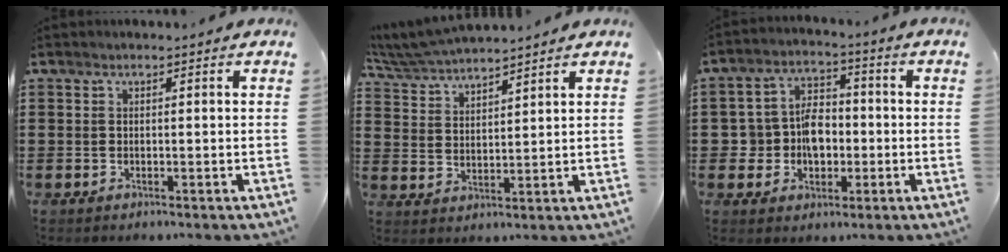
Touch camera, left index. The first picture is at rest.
{"total": 5.7, "force": [5.6, 0.2, 1.2], "torque": [-0.045, -0.020, 0.101]}
{"total": 6.4, "force": [-1.0, 5.5, 3.2], "torque": [-0.082, 0.013, -0.019]}